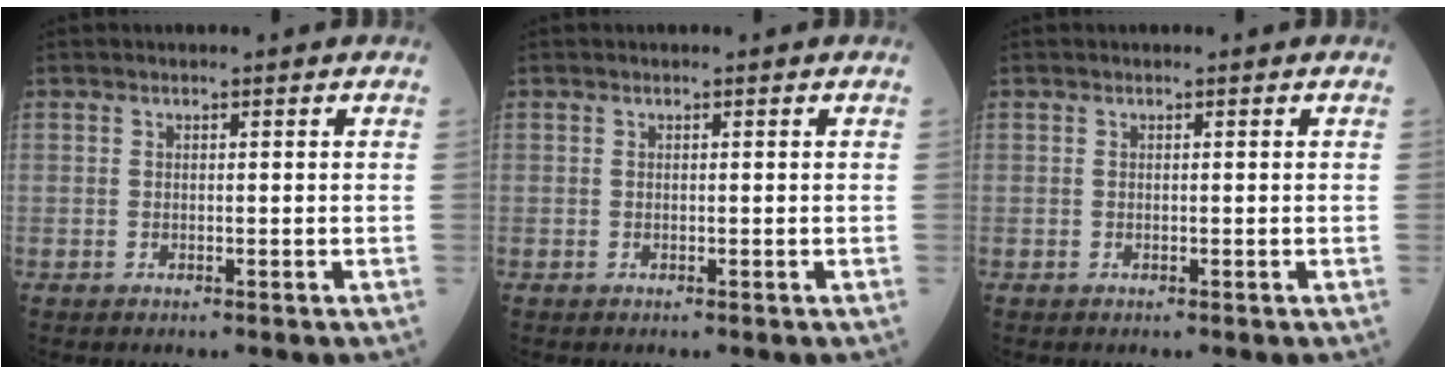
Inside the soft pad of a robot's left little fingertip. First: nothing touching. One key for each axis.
{"total": 0.0}
{"total": 0.0}